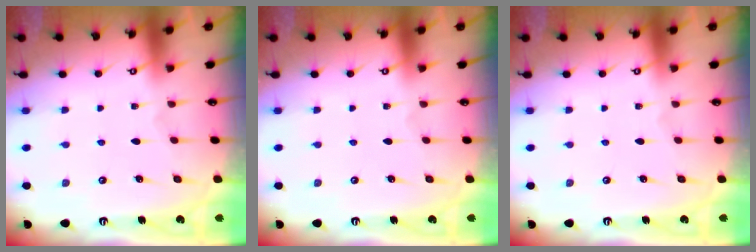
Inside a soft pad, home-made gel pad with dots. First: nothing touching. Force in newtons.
{"total": 0.0}
{"total": 0.0}